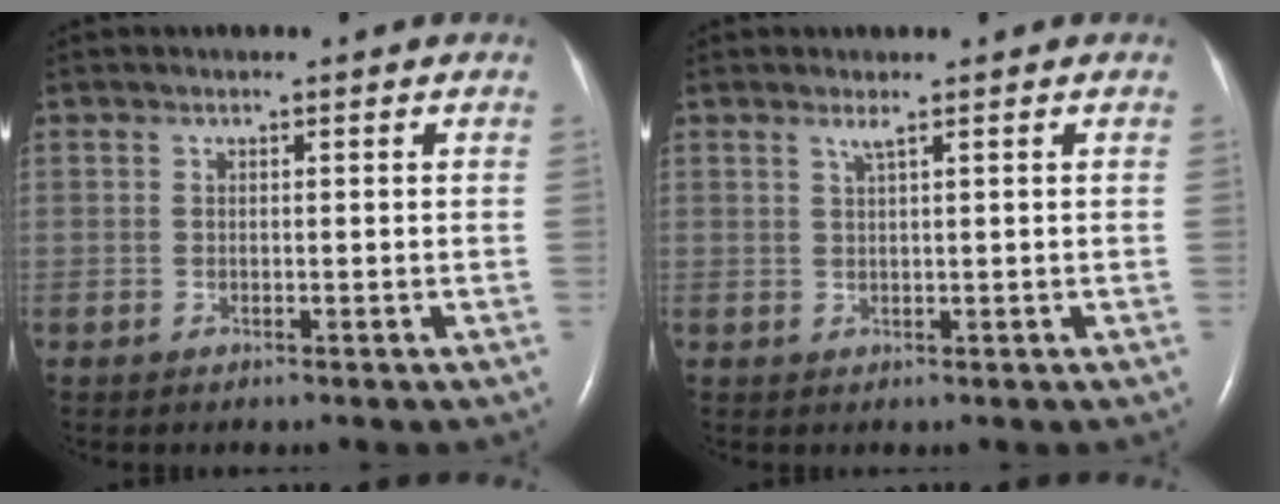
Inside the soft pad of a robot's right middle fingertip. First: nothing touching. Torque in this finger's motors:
{"motor_torque": [0.18, 0.02, 0.02, 0.00]}